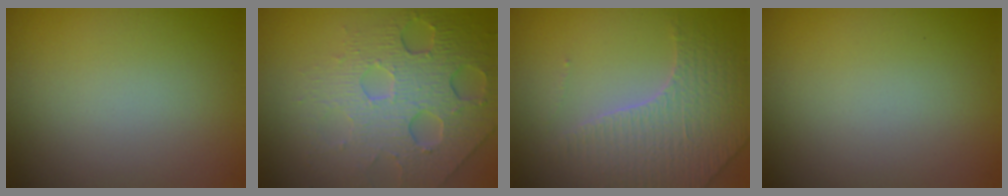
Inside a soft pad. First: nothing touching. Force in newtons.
{"total": 7.5, "press": 5.2, "slide": 5.4}
{"total": 3.6, "press": 3.5, "slide": 1.0}
{"total": 0.0}